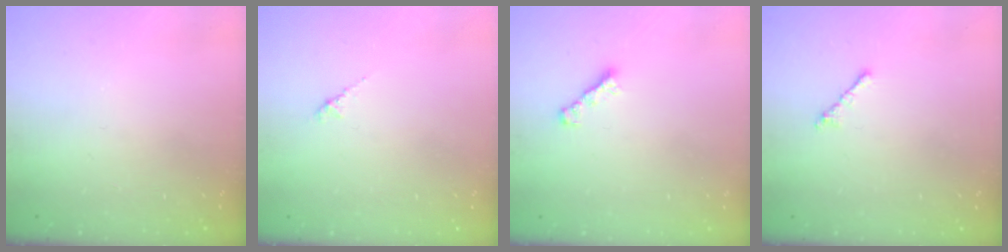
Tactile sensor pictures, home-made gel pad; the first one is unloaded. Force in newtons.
{"total": 1.5, "press": 1.4, "slide": 0.5}
{"total": 1.6, "press": 1.4, "slide": 0.6}
{"total": 1.0, "press": 0.9, "slide": 0.4}